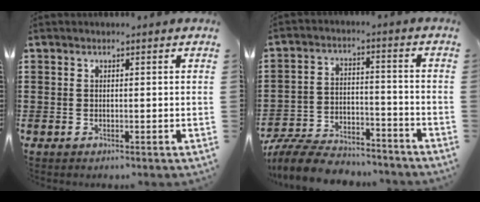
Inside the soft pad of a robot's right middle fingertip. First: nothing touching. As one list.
[{"total": 9.2, "force": [-8.7, 1.8, 2.6], "torque": [-0.049, 0.024, -0.169]}]